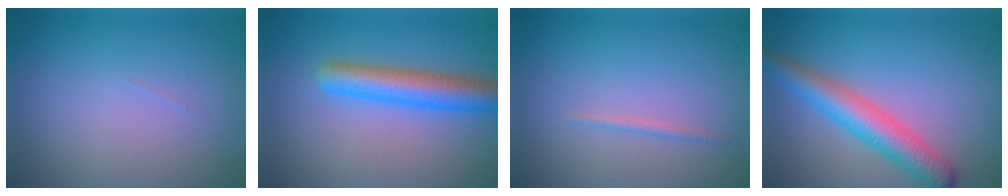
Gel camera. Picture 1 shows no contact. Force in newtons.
{"total": 5.1, "press": 5.1, "slide": 0.2}
{"total": 0.7, "press": 0.7, "slide": 0.1}
{"total": 4.9, "press": 4.9, "slide": 0.1}